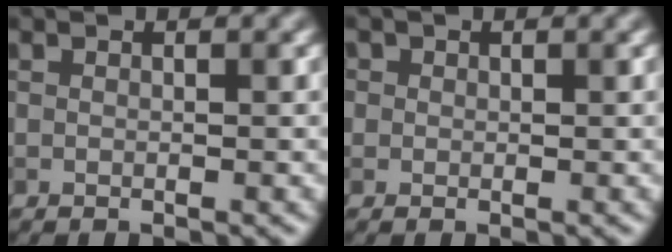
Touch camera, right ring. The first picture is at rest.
{"total": 1.8, "force": [0.9, 1.5, 0.7], "torque": [-0.019, 0.004, 0.014]}